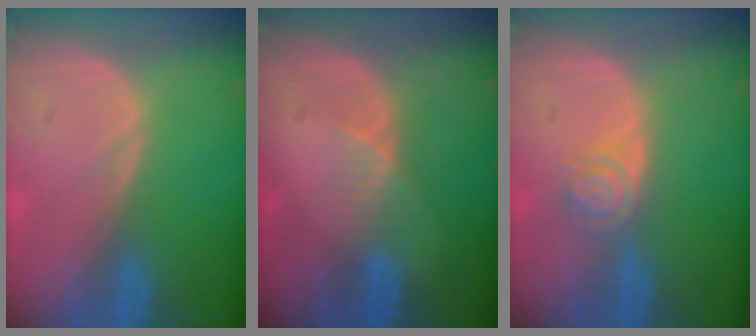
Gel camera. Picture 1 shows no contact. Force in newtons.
{"total": 2.6, "press": 2.2, "slide": 1.4}
{"total": 3.9, "press": 3.5, "slide": 1.9}